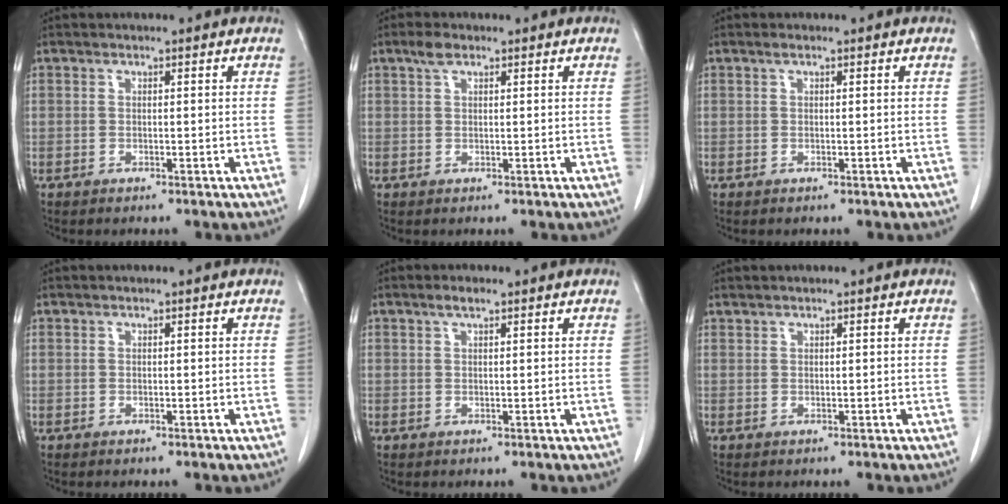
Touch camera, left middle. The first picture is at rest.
{"total": 1.9, "force": [1.2, 0.9, 1.2], "torque": [-0.027, 0.010, 0.025]}
{"total": 0.5, "force": [0.3, 0.1, 0.4], "torque": [-0.009, 0.003, 0.005]}
{"total": 0.0}
{"total": 1.6, "force": [1.1, 0.4, 1.1], "torque": [-0.025, 0.006, 0.020]}
{"total": 0.5, "force": [0.5, 0.0, 0.0], "torque": [-0.003, 0.003, 0.013]}